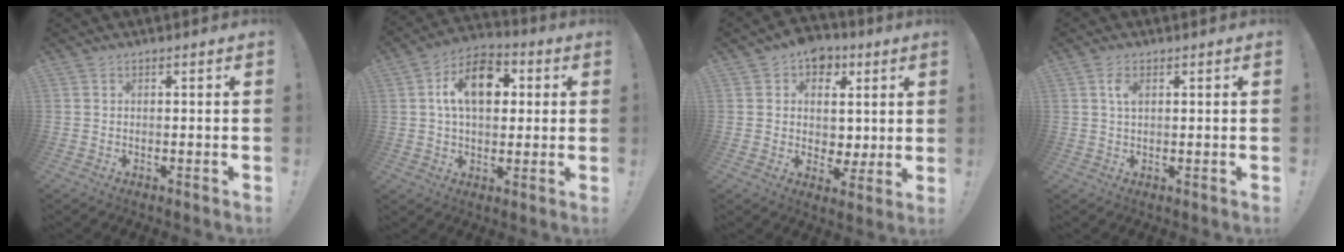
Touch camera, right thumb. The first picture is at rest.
{"total": 14.9, "force": [4.0, 9.6, 10.7], "torque": [-0.157, 0.004, 0.073]}
{"total": 9.4, "force": [4.1, 8.0, 2.7], "torque": [-0.030, -0.025, 0.085]}
{"total": 3.2, "force": [1.0, 1.6, 2.6], "torque": [-0.041, -0.002, 0.014]}